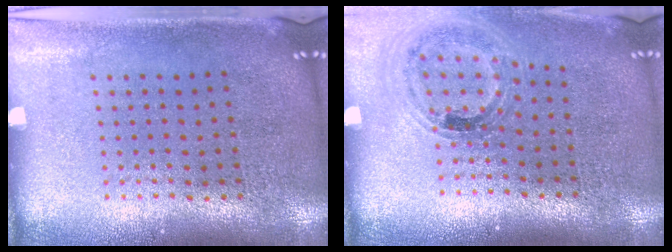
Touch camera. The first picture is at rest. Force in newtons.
{"total": 1.0, "press": 1.0, "slide": 0.2}